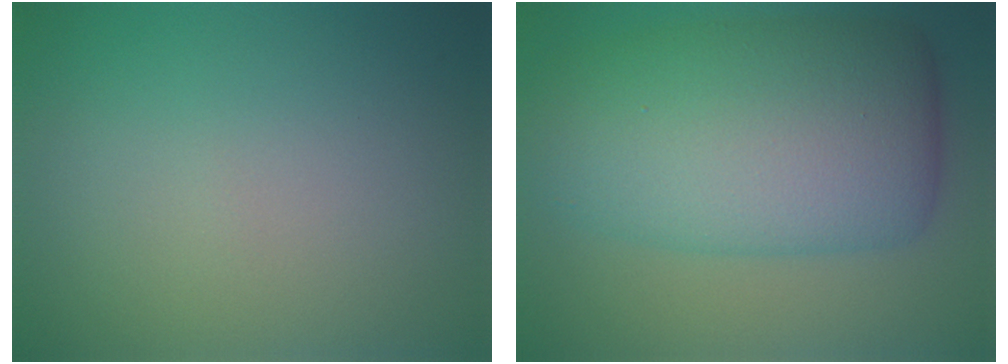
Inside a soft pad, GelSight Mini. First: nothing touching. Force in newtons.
{"total": 11.6, "press": 11.6, "slide": 0.1}